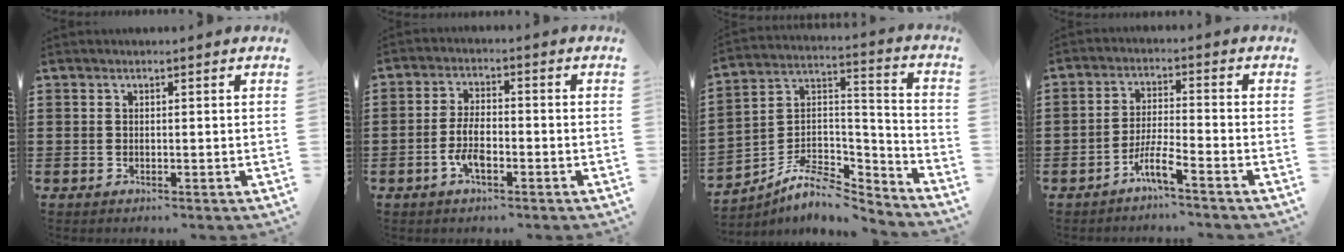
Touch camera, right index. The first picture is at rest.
{"total": 5.0, "force": [-1.9, 1.9, 4.3], "torque": [-0.102, -0.004, -0.041]}
{"total": 7.5, "force": [-5.9, 3.2, 3.2], "torque": [-0.072, 0.001, -0.116]}
{"total": 4.6, "force": [-3.5, 0.1, 3.0], "torque": [-0.074, -0.005, -0.071]}